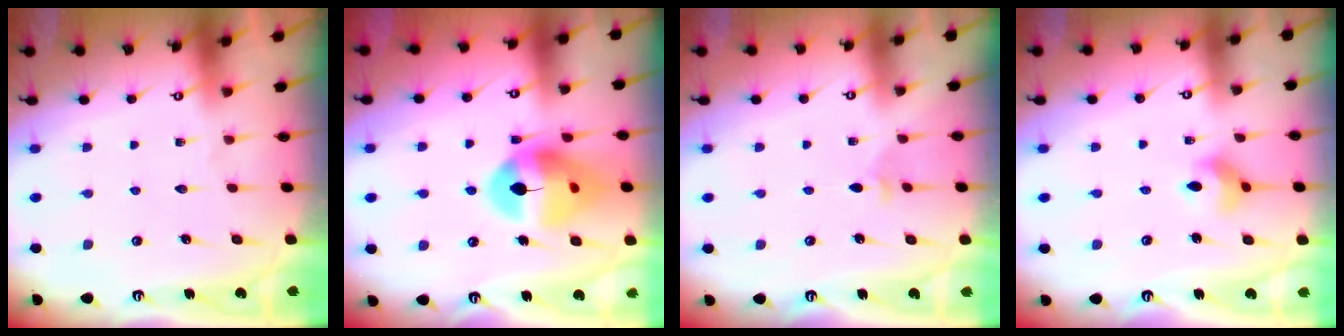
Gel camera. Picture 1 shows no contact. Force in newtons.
{"total": 15.3, "press": 15.2, "slide": 1.7}
{"total": 2.5, "press": 2.5, "slide": 0.6}
{"total": 5.9, "press": 5.7, "slide": 1.5}